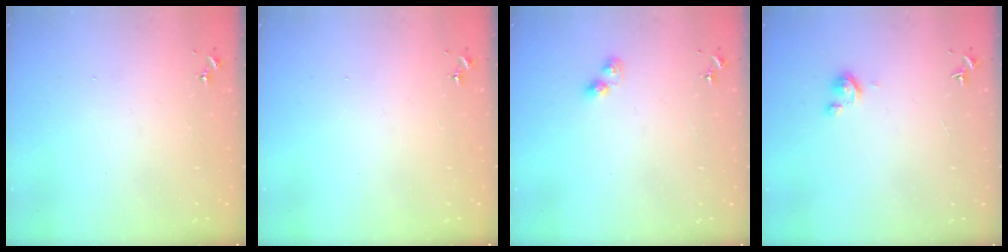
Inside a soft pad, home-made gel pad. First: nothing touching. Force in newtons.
{"total": 0.0}
{"total": 5.1, "press": 5.1, "slide": 0.1}
{"total": 2.9, "press": 2.9, "slide": 0.3}